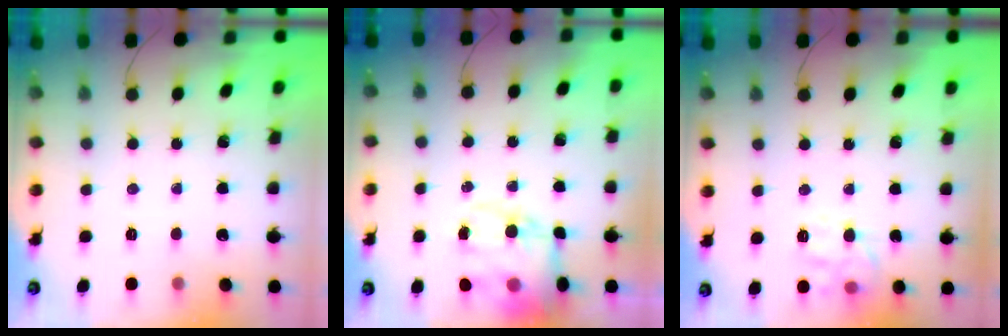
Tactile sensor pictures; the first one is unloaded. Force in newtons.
{"total": 14.0, "press": 13.6, "slide": 3.5}
{"total": 10.7, "press": 10.7, "slide": 0.6}